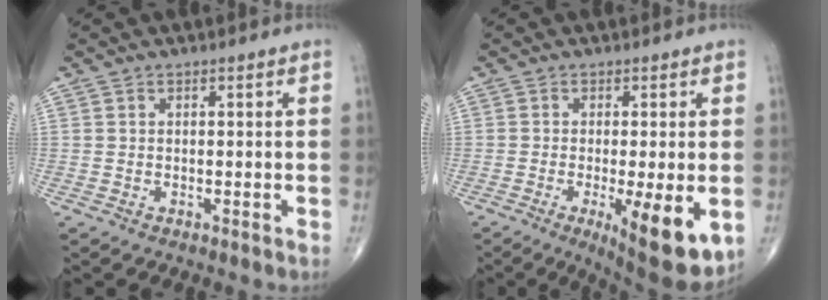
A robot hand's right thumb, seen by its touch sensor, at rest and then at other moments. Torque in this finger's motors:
{"motor_torque": [1.11, 1.71, 0.64, -0.66, 0.32]}